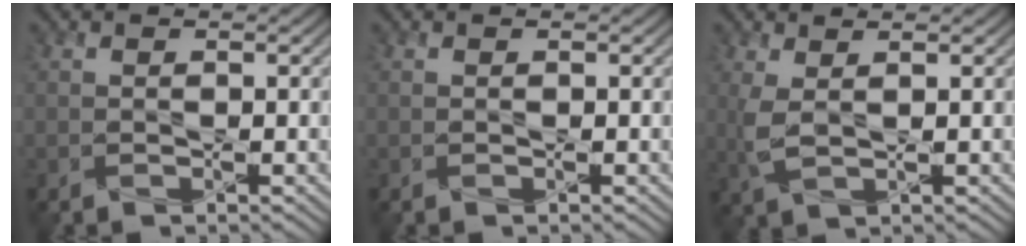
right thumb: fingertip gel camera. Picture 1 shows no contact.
{"total": 0.0}
{"total": 3.1, "force": [1.1, 1.3, 2.7], "torque": [-0.079, -0.001, 0.020]}